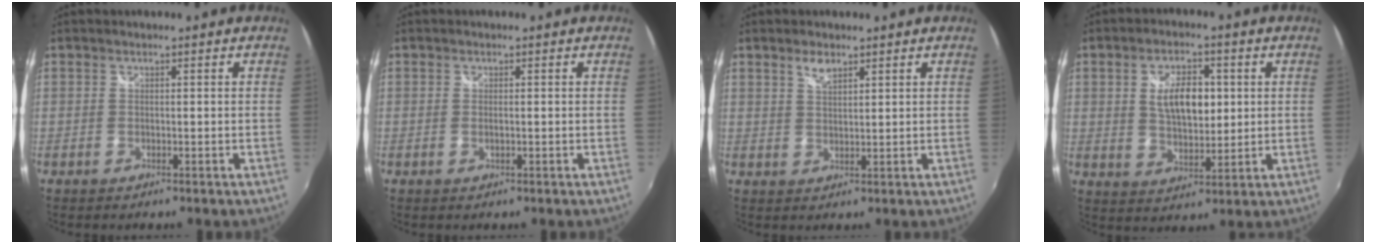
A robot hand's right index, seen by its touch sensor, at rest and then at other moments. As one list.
[{"total": 0.8, "force": [-0.1, 0.1, 0.8], "torque": [-0.016, 0.001, -0.002]}, {"total": 2.9, "force": [2.0, 1.2, 1.8], "torque": [-0.029, 0.002, 0.035]}, {"total": 9.3, "force": [1.8, 4.8, 7.7], "torque": [-0.132, 0.007, 0.034]}]